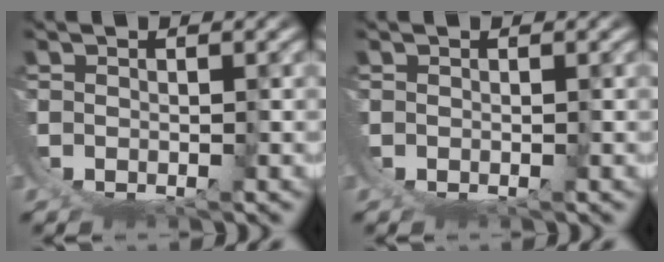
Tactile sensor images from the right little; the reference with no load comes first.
{"total": 0.0}